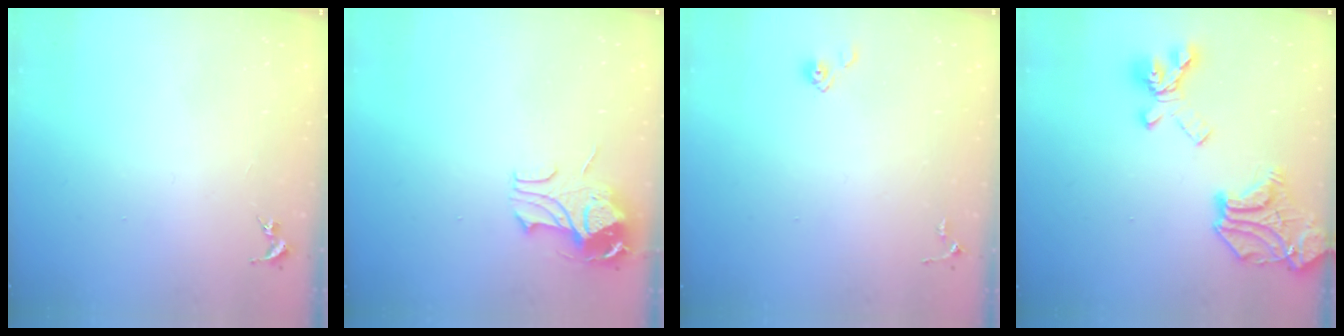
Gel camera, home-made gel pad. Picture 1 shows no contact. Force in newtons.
{"total": 9.9, "press": 9.8, "slide": 1.4}
{"total": 3.3, "press": 3.3, "slide": 0.4}
{"total": 21.3, "press": 21.2, "slide": 1.6}